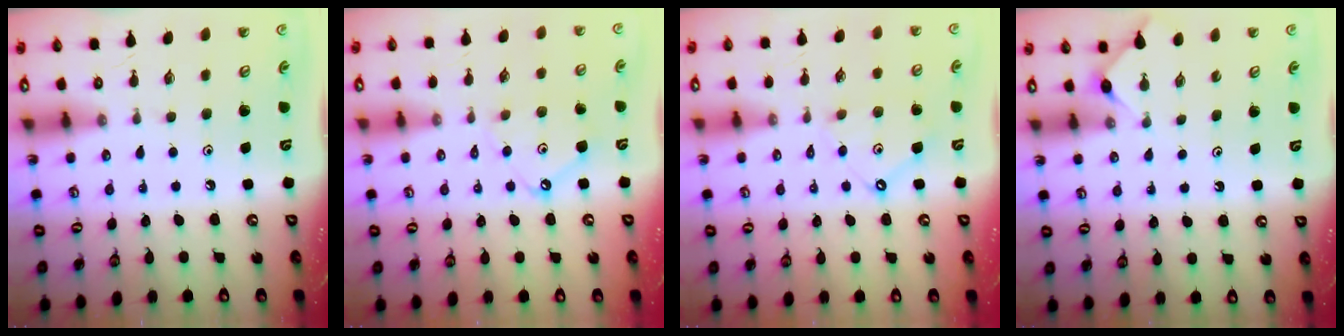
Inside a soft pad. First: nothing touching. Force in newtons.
{"total": 6.2, "press": 6.1, "slide": 0.8}
{"total": 7.7, "press": 7.6, "slide": 0.8}
{"total": 3.0, "press": 2.9, "slide": 0.4}